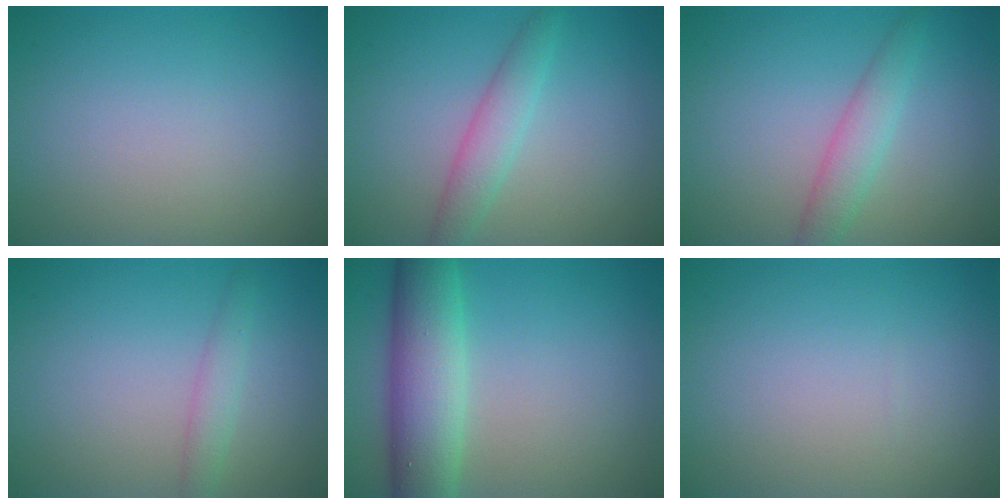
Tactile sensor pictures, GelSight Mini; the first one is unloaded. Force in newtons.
{"total": 2.7, "press": 2.7, "slide": 0.1}
{"total": 2.7, "press": 2.7, "slide": 0.1}
{"total": 1.8, "press": 1.8, "slide": 0.0}
{"total": 7.3, "press": 7.3, "slide": 0.4}
{"total": 0.0}